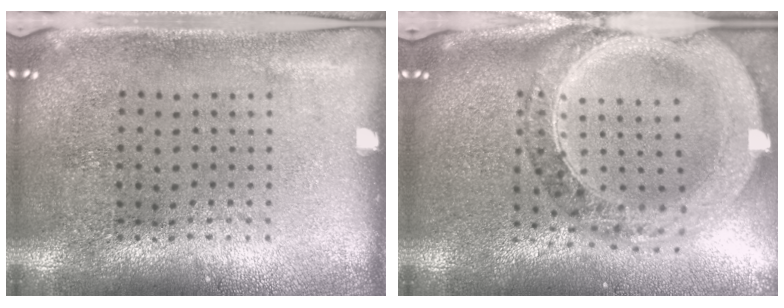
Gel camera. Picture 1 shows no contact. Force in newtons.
{"total": 2.2, "press": 2.0, "slide": 0.9}